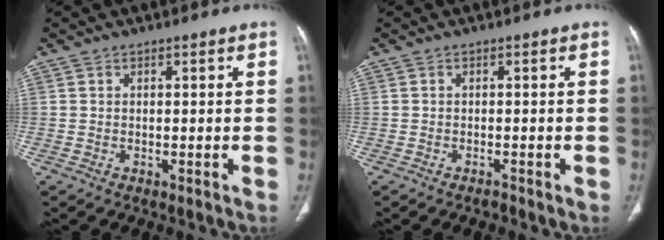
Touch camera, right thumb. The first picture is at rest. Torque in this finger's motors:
{"motor_torque": [0.31, 0.18, 0.05, -0.49, -0.01]}